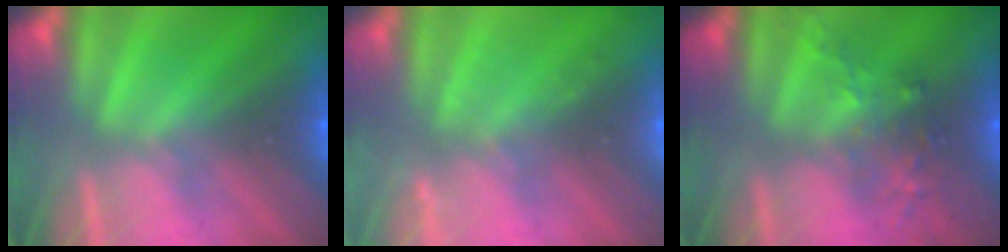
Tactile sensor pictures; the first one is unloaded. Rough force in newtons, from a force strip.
{"total": 2.2}
{"total": 2.6}